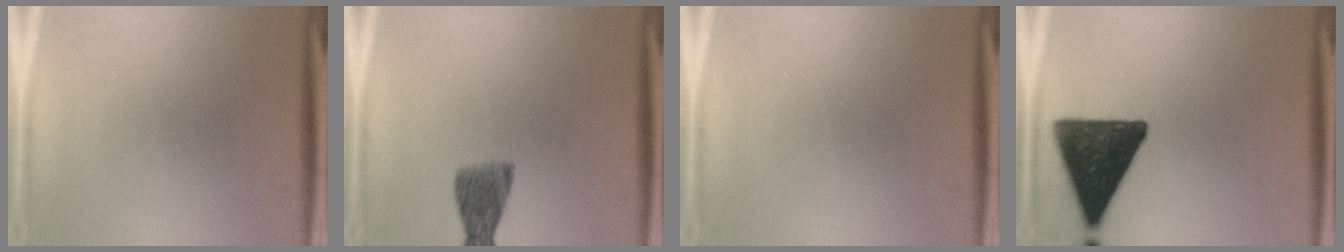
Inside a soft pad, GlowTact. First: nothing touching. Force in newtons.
{"total": 4.7}
{"total": 0.0}
{"total": 16.3}